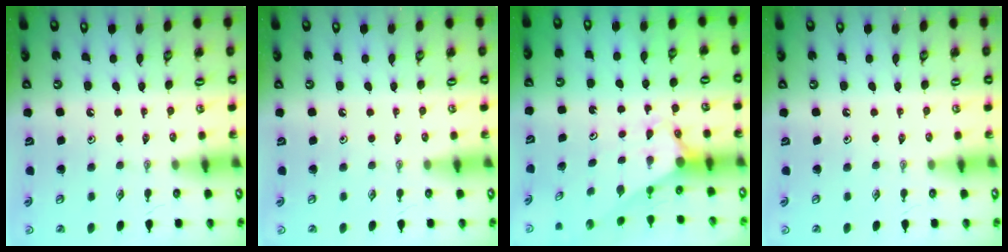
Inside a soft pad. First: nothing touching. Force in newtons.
{"total": 0.0}
{"total": 2.8, "press": 2.8, "slide": 0.0}
{"total": 0.0}